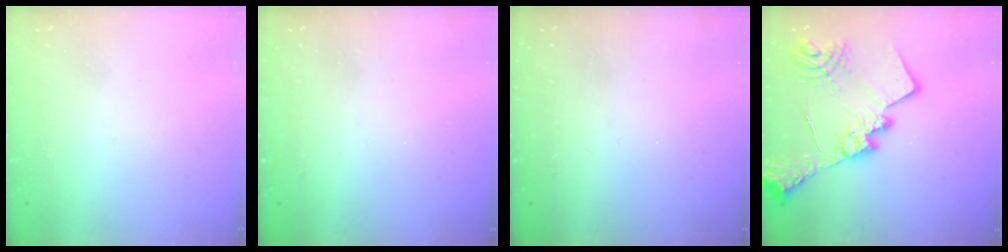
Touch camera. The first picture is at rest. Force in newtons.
{"total": 2.1, "press": 2.0, "slide": 0.4}
{"total": 2.1, "press": 2.0, "slide": 0.4}
{"total": 19.4, "press": 19.4, "slide": 1.9}